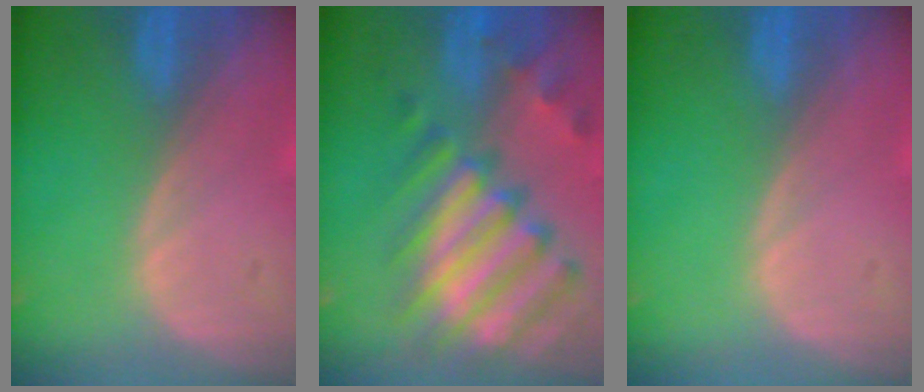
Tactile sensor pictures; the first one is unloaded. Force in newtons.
{"total": 12.3, "press": 10.6, "slide": 6.3}
{"total": 0.0}